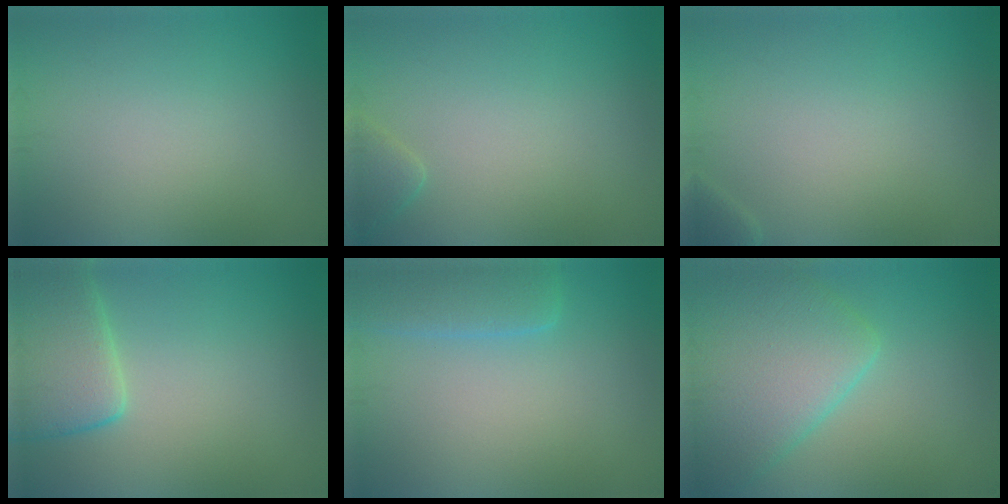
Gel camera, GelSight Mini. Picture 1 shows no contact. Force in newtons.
{"total": 1.4, "press": 1.4, "slide": 0.2}
{"total": 1.1, "press": 1.1, "slide": 0.1}
{"total": 5.2, "press": 5.2, "slide": 0.4}
{"total": 3.1, "press": 3.1, "slide": 0.3}
{"total": 7.2, "press": 7.2, "slide": 0.3}